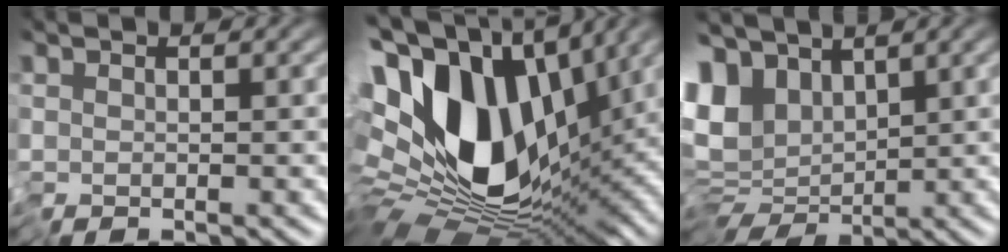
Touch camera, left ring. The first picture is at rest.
{"total": 15.0, "force": [1.3, 9.3, 11.7], "torque": [-0.206, -0.005, 0.024]}
{"total": 6.6, "force": [1.8, 4.6, 4.4], "torque": [-0.094, -0.006, 0.034]}